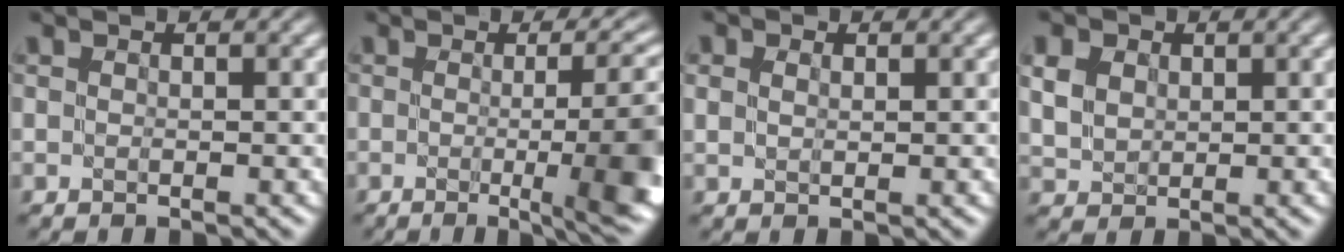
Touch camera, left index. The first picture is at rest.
{"total": 11.5, "force": [-1.0, 3.5, 10.9], "torque": [-0.095, 0.003, -0.016]}
{"total": 1.4, "force": [0.8, 0.9, 0.8], "torque": [-0.011, 0.001, 0.009]}
{"total": 3.3, "force": [1.4, 2.4, 1.7], "torque": [-0.043, 0.009, 0.022]}